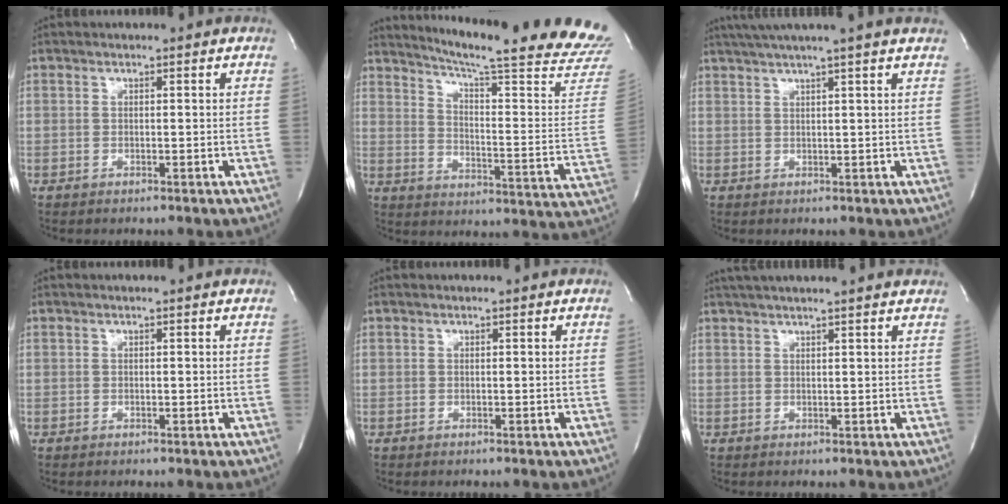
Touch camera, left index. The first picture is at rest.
{"total": 26.4, "force": [23.6, -0.2, 11.9], "torque": [-0.177, -0.108, 0.291]}
{"total": 8.8, "force": [7.2, -1.8, 4.7], "torque": [-0.071, 0.025, 0.092]}
{"total": 0.0}
{"total": 0.0}
{"total": 10.3, "force": [9.0, -0.1, 5.0], "torque": [-0.083, 0.034, 0.114]}